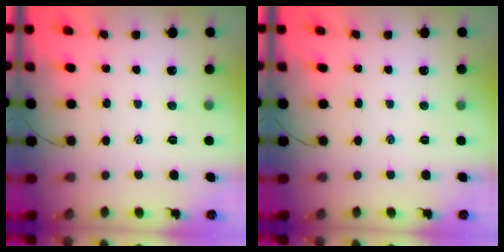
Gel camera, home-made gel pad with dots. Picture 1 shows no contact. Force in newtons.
{"total": 0.0}